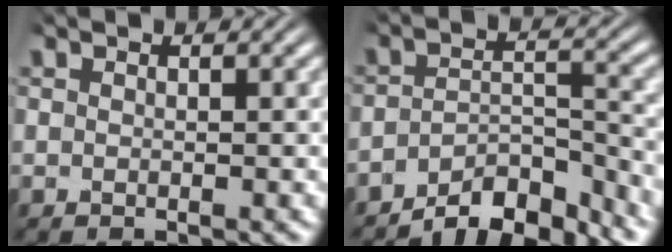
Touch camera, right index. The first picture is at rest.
{"total": 6.6, "force": [-5.7, 2.0, 2.8], "torque": [-0.025, -0.010, -0.089]}